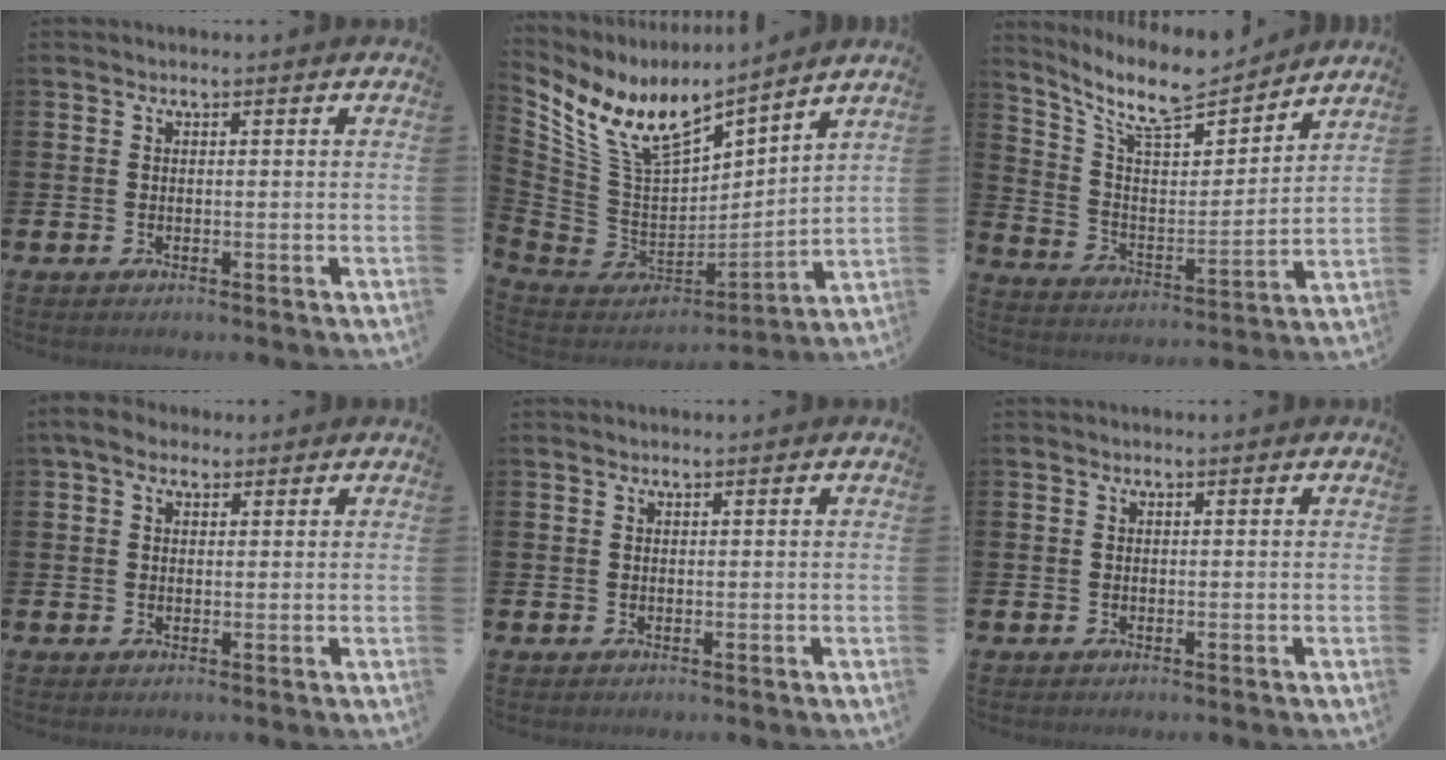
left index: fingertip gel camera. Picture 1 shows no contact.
{"total": 10.7, "force": [9.1, 3.3, 4.6], "torque": [-0.135, -0.058, 0.164]}
{"total": 9.8, "force": [8.4, 2.6, 4.2], "torque": [-0.112, -0.056, 0.146]}
{"total": 3.8, "force": [2.6, 2.2, 1.6], "torque": [-0.021, 0.000, 0.043]}
{"total": 0.0}
{"total": 0.0}